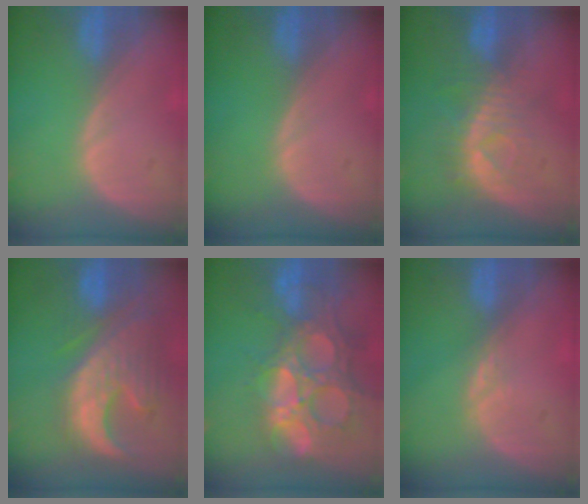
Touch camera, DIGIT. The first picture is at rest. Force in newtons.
{"total": 0.0}
{"total": 8.0, "press": 7.2, "slide": 3.5}
{"total": 12.6, "press": 11.1, "slide": 6.0}
{"total": 14.7, "press": 12.1, "slide": 8.3}
{"total": 2.0, "press": 1.5, "slide": 1.3}